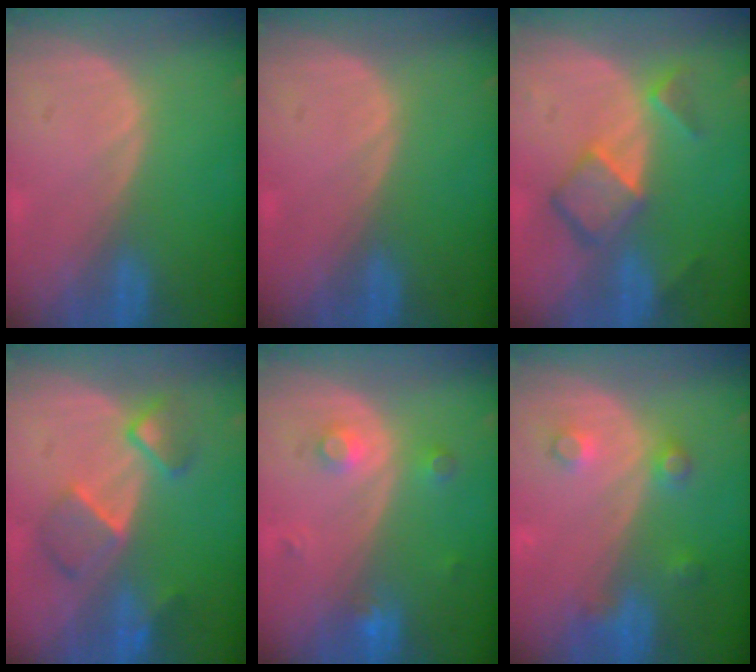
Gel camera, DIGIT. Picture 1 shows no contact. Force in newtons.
{"total": 0.0}
{"total": 6.9, "press": 5.9, "slide": 3.6}
{"total": 5.8, "press": 5.8, "slide": 0.2}
{"total": 3.2, "press": 3.0, "slide": 1.1}
{"total": 3.8, "press": 3.5, "slide": 1.6}